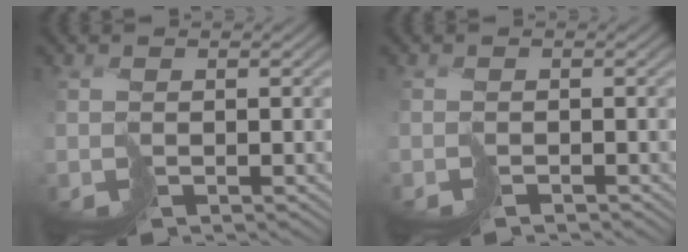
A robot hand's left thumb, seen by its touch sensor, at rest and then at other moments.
{"total": 1.1, "force": [-1.0, 0.0, -0.4], "torque": [0.012, 0.000, -0.021]}